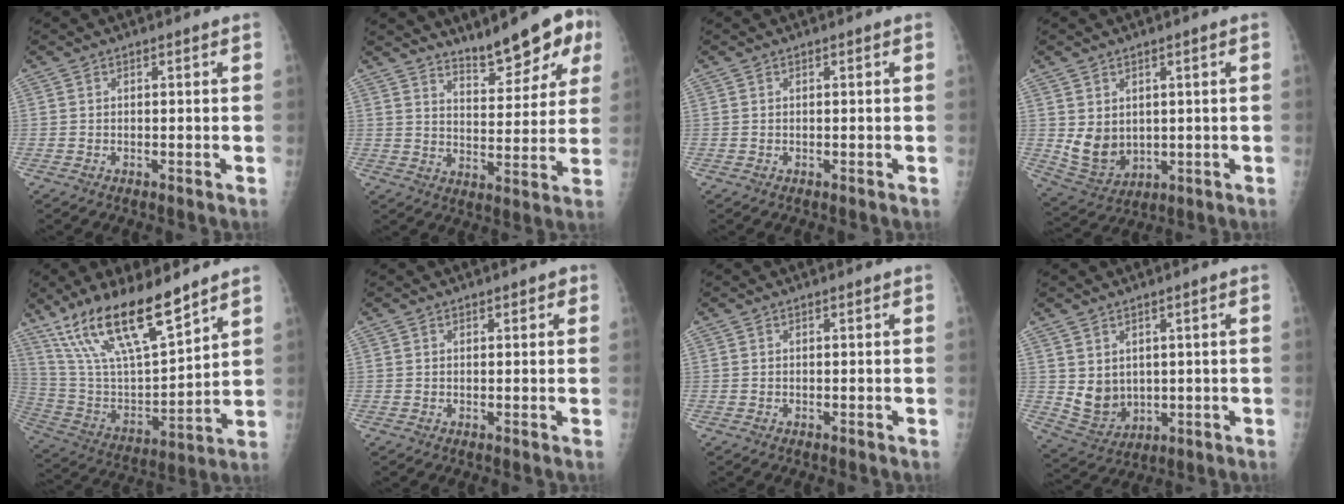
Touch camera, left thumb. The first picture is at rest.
{"total": 11.8, "force": [7.9, 3.9, 7.7], "torque": [-0.075, -0.036, 0.123]}
{"total": 0.0}
{"total": 7.5, "force": [1.0, 6.0, 4.4], "torque": [-0.061, -0.018, 0.046]}
{"total": 20.9, "force": [14.7, 5.6, 13.8], "torque": [-0.234, -0.060, 0.282]}
{"total": 1.4, "force": [0.8, 0.9, 0.8], "torque": [0.004, 0.000, 0.005]}
{"total": 0.0}
{"total": 6.9, "force": [1.1, 5.6, 3.8], "torque": [-0.047, -0.021, 0.046]}